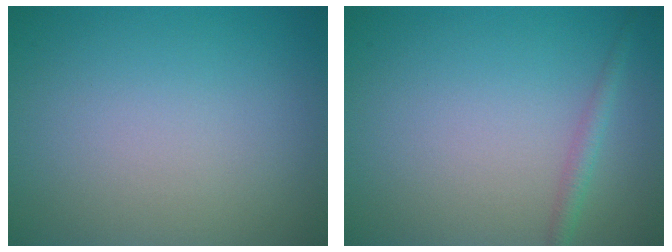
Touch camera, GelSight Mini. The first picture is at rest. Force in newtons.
{"total": 1.5, "press": 1.5, "slide": 0.0}